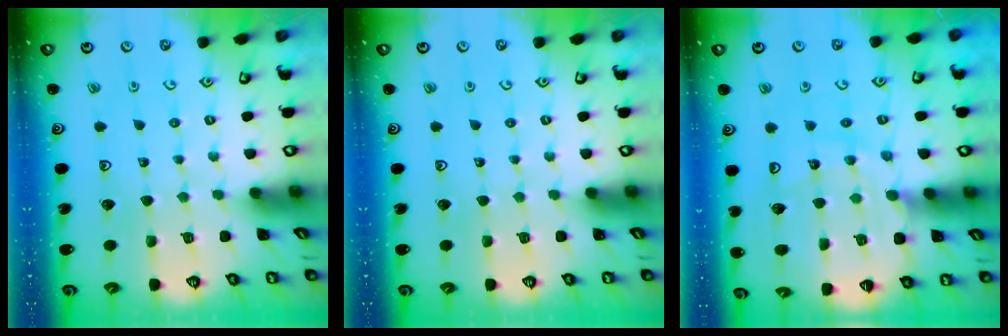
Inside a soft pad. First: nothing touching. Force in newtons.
{"total": 0.0}
{"total": 13.2, "press": 13.1, "slide": 1.5}